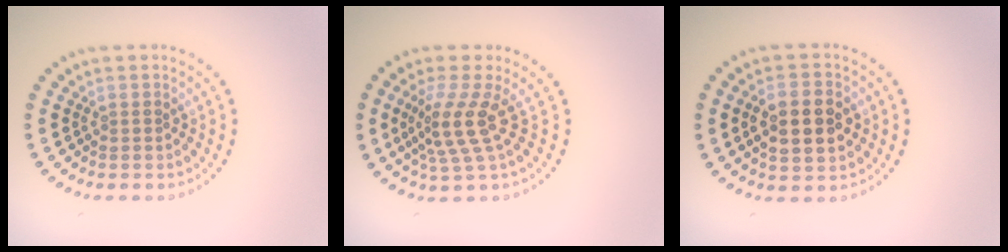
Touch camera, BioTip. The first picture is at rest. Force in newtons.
{"total": 3.7, "press": 2.6, "slide": 2.5}
{"total": 4.6, "press": 4.6, "slide": 0.2}